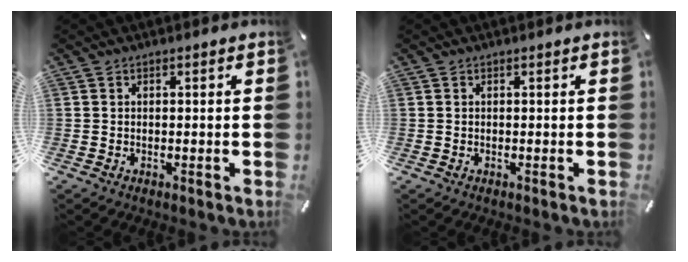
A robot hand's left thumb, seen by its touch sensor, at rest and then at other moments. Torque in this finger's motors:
{"motor_torque": [-0.08, -0.08, -0.03, -0.04, 0.00]}